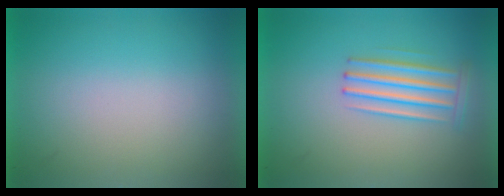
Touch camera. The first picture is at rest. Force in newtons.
{"total": 2.8}